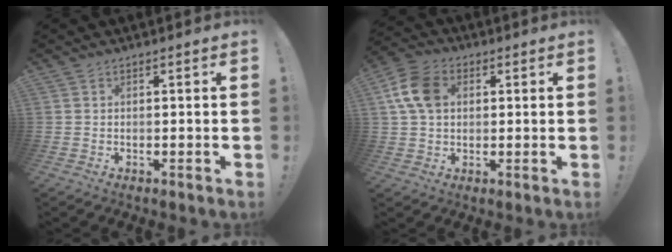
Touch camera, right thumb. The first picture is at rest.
{"total": 11.0, "force": [2.5, 8.0, 7.1], "torque": [-0.134, 0.014, 0.051]}